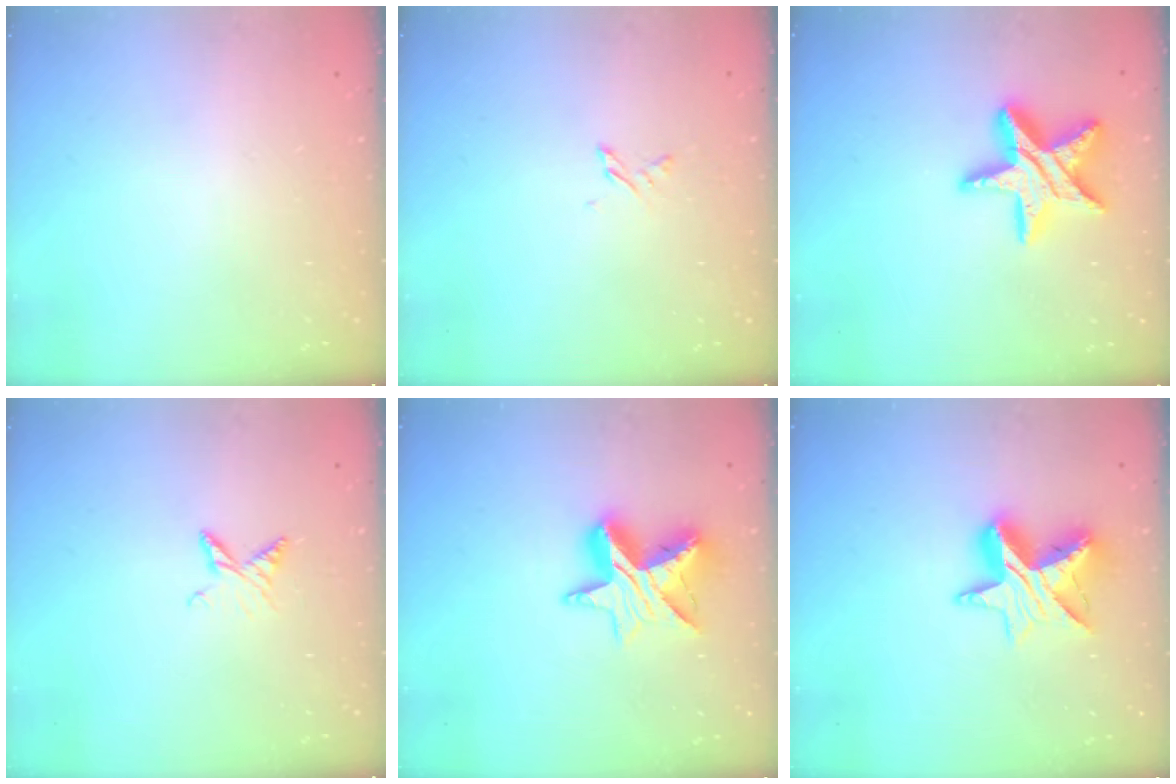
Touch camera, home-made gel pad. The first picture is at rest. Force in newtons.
{"total": 1.7, "press": 1.7, "slide": 0.3}
{"total": 15.9, "press": 15.9, "slide": 1.2}
{"total": 6.0, "press": 5.9, "slide": 0.6}
{"total": 10.8, "press": 10.7, "slide": 0.9}
{"total": 10.8, "press": 10.7, "slide": 0.9}